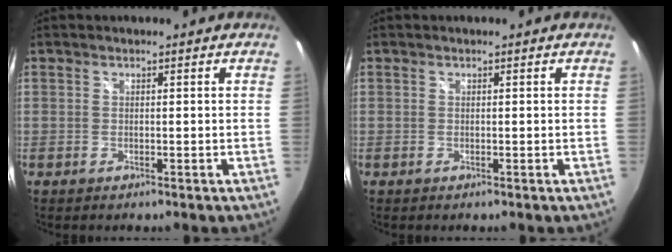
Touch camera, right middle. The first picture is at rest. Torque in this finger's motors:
{"motor_torque": [0.00, 0.00, 0.00, -0.01]}